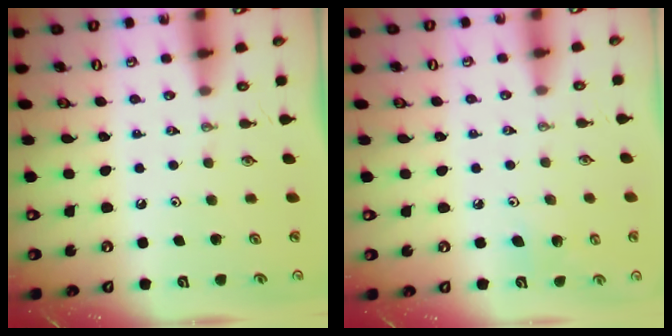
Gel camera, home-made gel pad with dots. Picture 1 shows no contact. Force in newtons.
{"total": 5.5, "press": 5.4, "slide": 1.2}